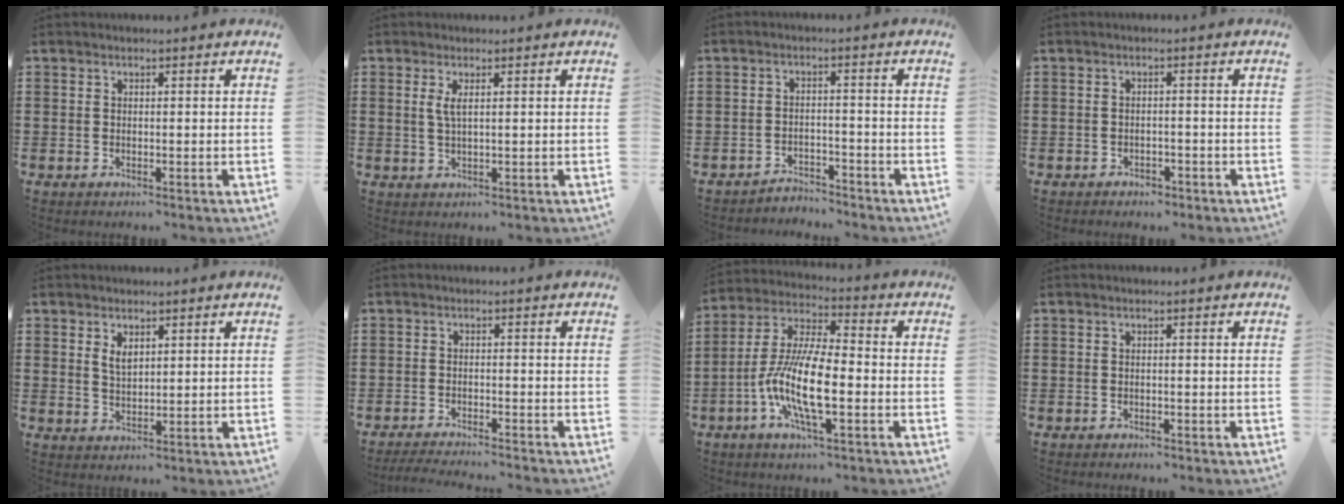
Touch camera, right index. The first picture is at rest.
{"total": 2.0, "force": [0.6, 0.3, 1.9], "torque": [-0.041, 0.001, 0.010]}
{"total": 2.9, "force": [-2.9, 0.4, -0.1], "torque": [-0.008, 0.002, -0.063]}
{"total": 1.5, "force": [-1.4, 0.6, 0.1], "torque": [-0.008, 0.002, -0.031]}
{"total": 2.4, "force": [1.4, 1.2, 1.5], "torque": [-0.024, 0.000, 0.023]}
{"total": 2.5, "force": [-2.4, -0.2, 0.3], "torque": [-0.006, -0.001, -0.051]}
{"total": 11.3, "force": [-3.6, 2.8, 10.3], "torque": [-0.231, -0.014, -0.074]}
{"total": 0.5, "force": [-0.5, 0.2, 0.1], "torque": [-0.003, 0.001, -0.011]}